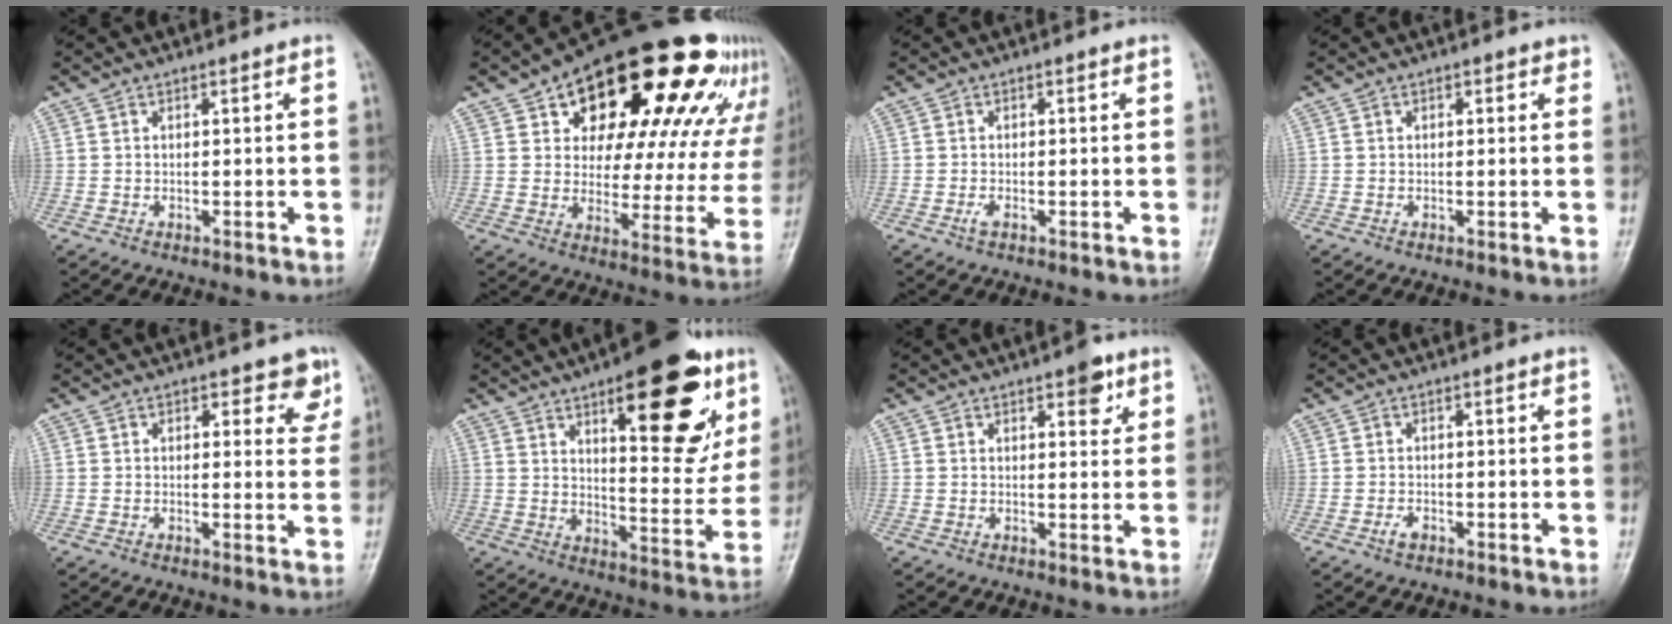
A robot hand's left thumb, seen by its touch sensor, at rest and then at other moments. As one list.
[{"total": 30.2, "force": [16.8, 14.1, 20.8], "torque": [-0.255, -0.014, 0.231]}, {"total": 1.2, "force": [-0.5, 0.4, 1.0], "torque": [-0.021, -0.001, -0.011]}, {"total": 1.5, "force": [0.6, 0.9, 1.0], "torque": [0.000, 0.000, 0.004]}, {"total": 5.1, "force": [2.8, 3.2, 2.8], "torque": [0.011, -0.010, 0.025]}, {"total": 22.7, "force": [10.8, 8.6, 18.0], "torque": [-0.201, -0.041, 0.153]}, {"total": 4.5, "force": [2.4, 2.1, 3.1], "torque": [-0.022, -0.008, 0.026]}, {"total": 1.6, "force": [-0.9, 0.9, 0.9], "torque": [-0.017, 0.004, -0.018]}]